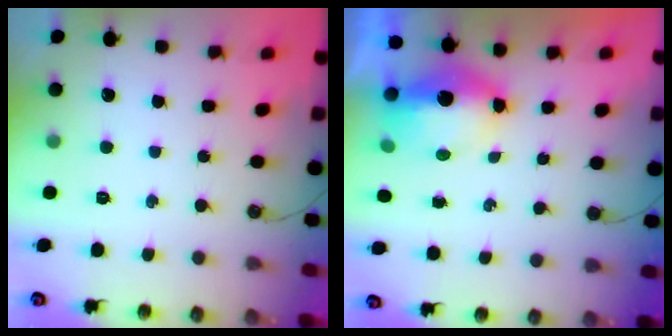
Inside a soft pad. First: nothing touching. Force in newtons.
{"total": 7.9, "press": 7.6, "slide": 2.0}